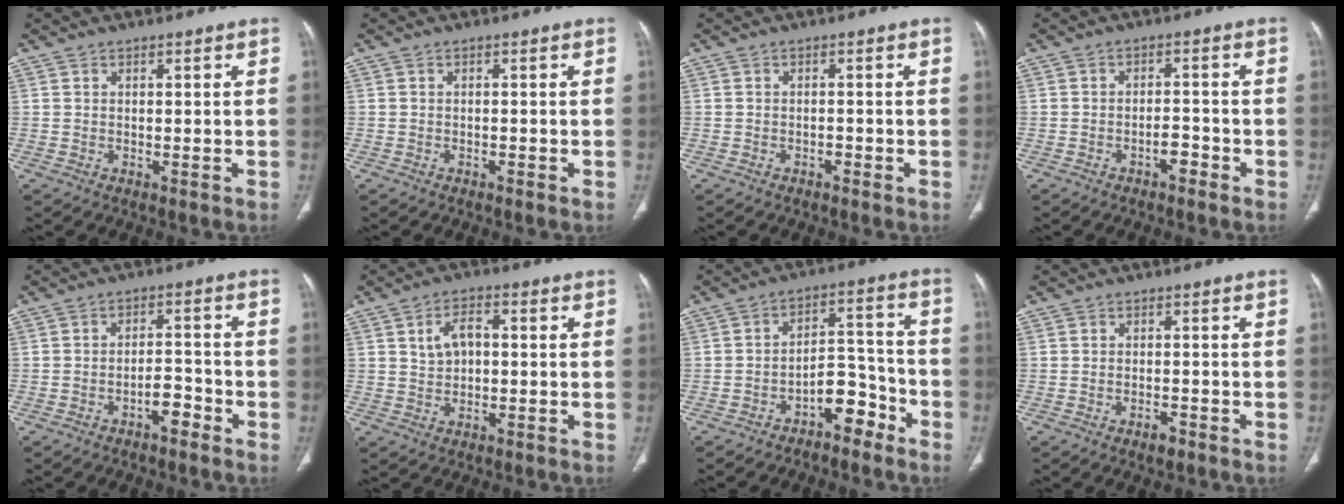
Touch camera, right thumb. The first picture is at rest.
{"total": 0.6, "force": [-0.4, 0.3, 0.2], "torque": [-0.008, 0.003, -0.008]}
{"total": 1.1, "force": [-0.8, 0.6, 0.5], "torque": [-0.009, 0.006, -0.013]}
{"total": 3.0, "force": [-1.9, 1.4, 1.8], "torque": [-0.021, 0.020, -0.029]}
{"total": 4.5, "force": [-2.8, 2.1, 2.8], "torque": [-0.034, 0.032, -0.044]}
{"total": 5.3, "force": [0.9, 3.4, 4.0], "torque": [-0.065, 0.012, 0.014]}
{"total": 8.4, "force": [-5.3, 4.4, 4.8], "torque": [-0.046, 0.069, -0.084]}
{"total": 2.2, "force": [-1.4, 1.0, 1.4], "torque": [-0.024, 0.006, -0.022]}